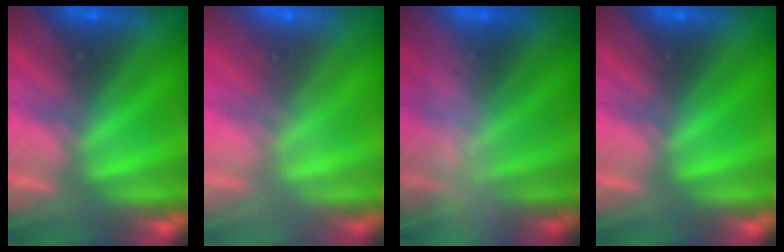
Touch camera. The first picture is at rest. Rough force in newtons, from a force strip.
{"total": 1.6}
{"total": 2.8}
{"total": 0.0}